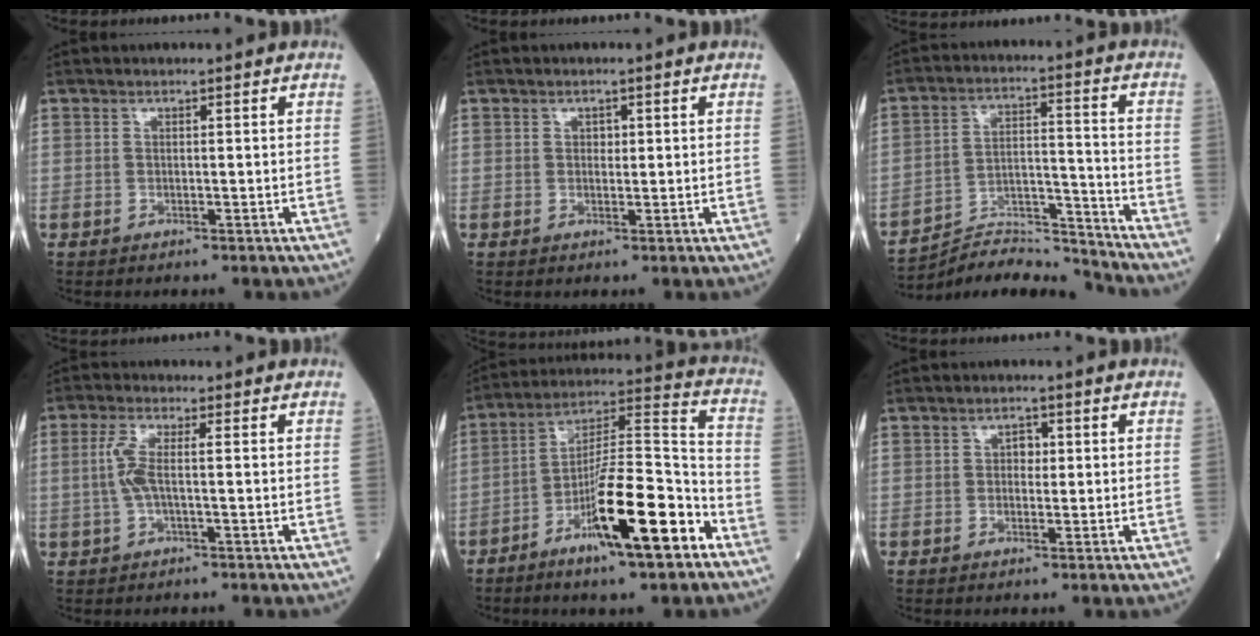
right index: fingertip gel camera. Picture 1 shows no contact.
{"total": 1.0, "force": [0.4, 0.7, 0.6], "torque": [-0.008, 0.000, 0.008]}
{"total": 10.9, "force": [-10.9, -0.8, 0.3], "torque": [-0.006, 0.036, -0.191]}
{"total": 3.8, "force": [-0.1, 0.5, 3.7], "torque": [-0.094, 0.005, -0.003]}
{"total": 16.7, "force": [-8.4, 1.9, 14.4], "torque": [-0.249, -0.008, -0.139]}
{"total": 1.6, "force": [0.3, 1.1, 1.1], "torque": [-0.013, 0.003, 0.005]}